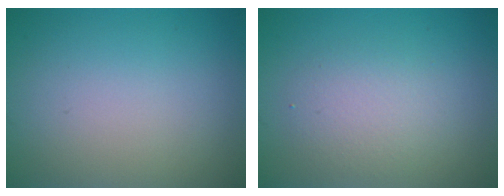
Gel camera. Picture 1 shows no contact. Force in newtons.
{"total": 2.8, "press": 2.8, "slide": 0.1}